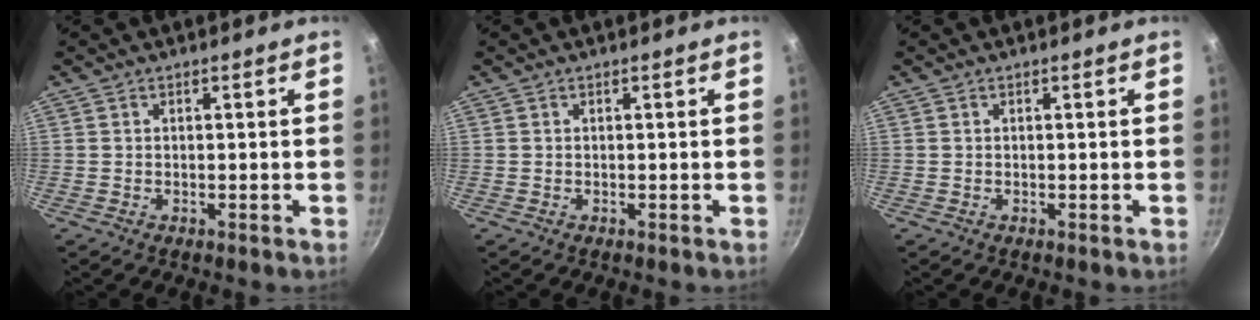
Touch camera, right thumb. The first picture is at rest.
{"total": 0.0}
{"total": 0.0}